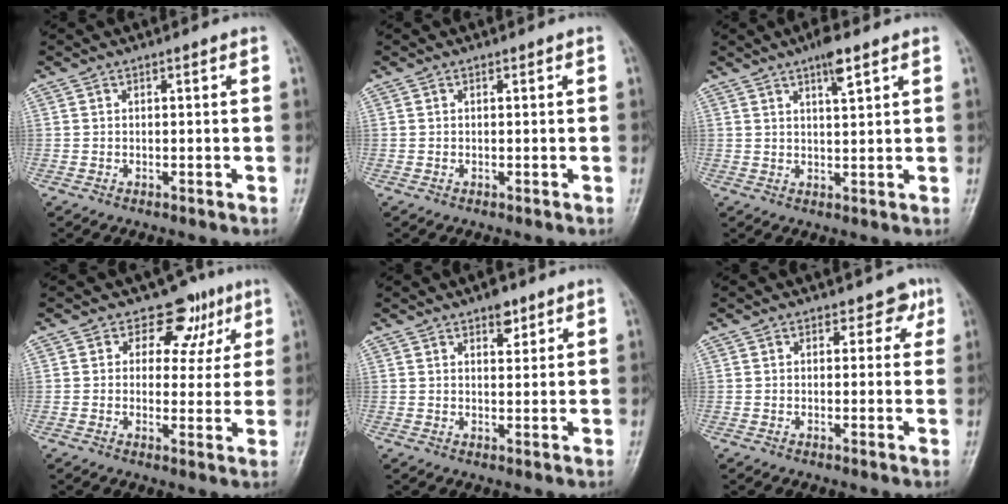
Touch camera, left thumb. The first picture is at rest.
{"total": 0.0}
{"total": 4.6, "force": [2.8, 1.0, 3.5], "torque": [-0.058, -0.009, 0.046]}
{"total": 8.1, "force": [4.3, 6.1, 3.2], "torque": [0.009, -0.009, 0.053]}
{"total": 3.6, "force": [2.3, 1.8, 2.0], "torque": [-0.013, -0.012, 0.033]}
{"total": 3.0, "force": [1.5, 2.4, 1.2], "torque": [0.016, -0.003, 0.012]}